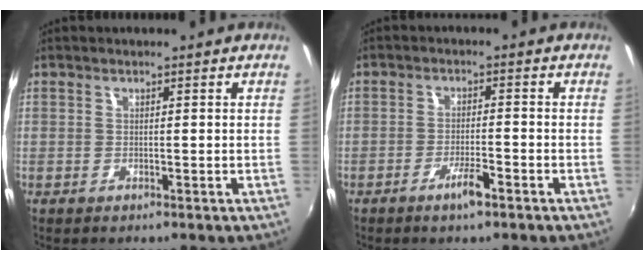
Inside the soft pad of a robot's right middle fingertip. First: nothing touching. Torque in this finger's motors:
{"motor_torque": [0.01, 0.00, 0.05, 0.02]}